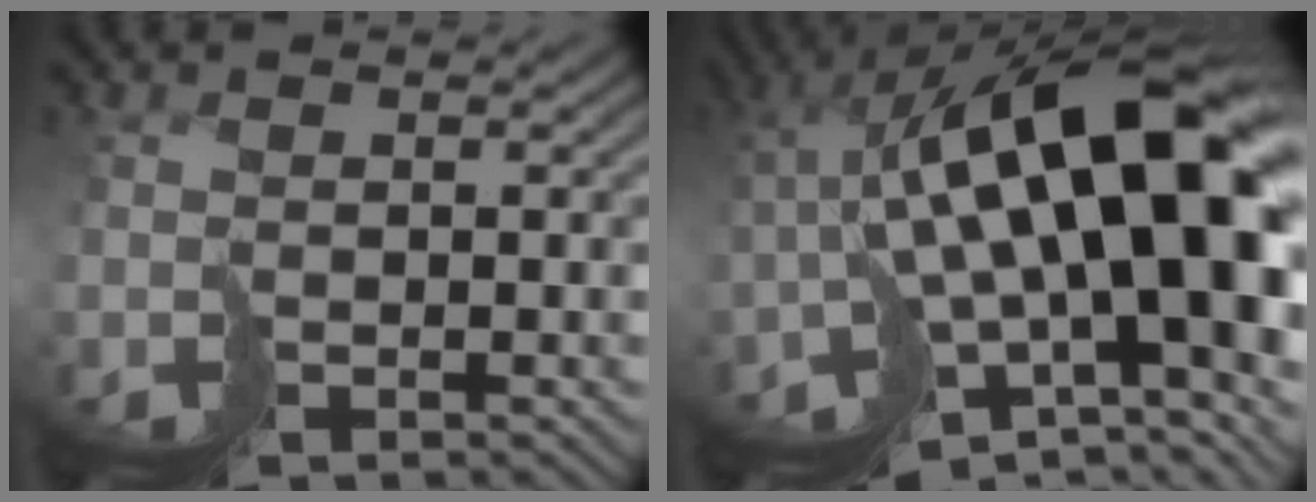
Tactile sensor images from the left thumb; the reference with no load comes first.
{"total": 20.9, "force": [0.0, 8.4, 19.1], "torque": [-0.285, -0.011, 0.015]}